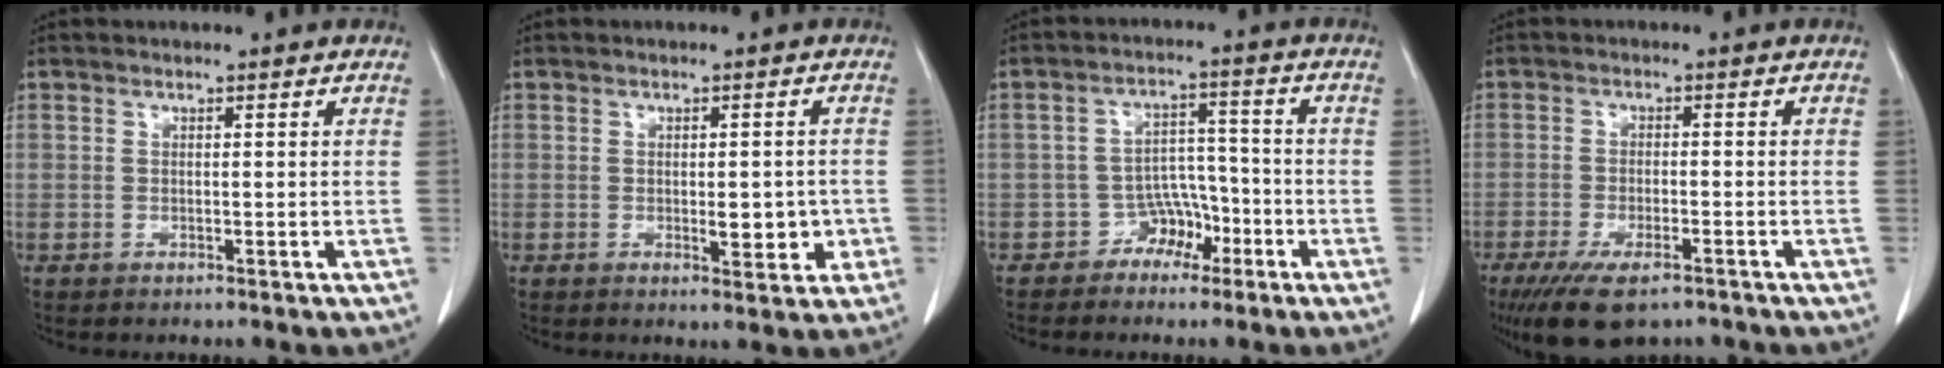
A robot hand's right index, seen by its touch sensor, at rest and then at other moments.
{"total": 5.1, "force": [-1.0, 2.1, 4.6], "torque": [-0.055, -0.003, -0.008]}
{"total": 4.8, "force": [-2.9, 3.5, 1.4], "torque": [-0.013, 0.019, -0.046]}
{"total": 9.3, "force": [-6.6, 3.0, 5.7], "torque": [-0.096, -0.015, -0.108]}